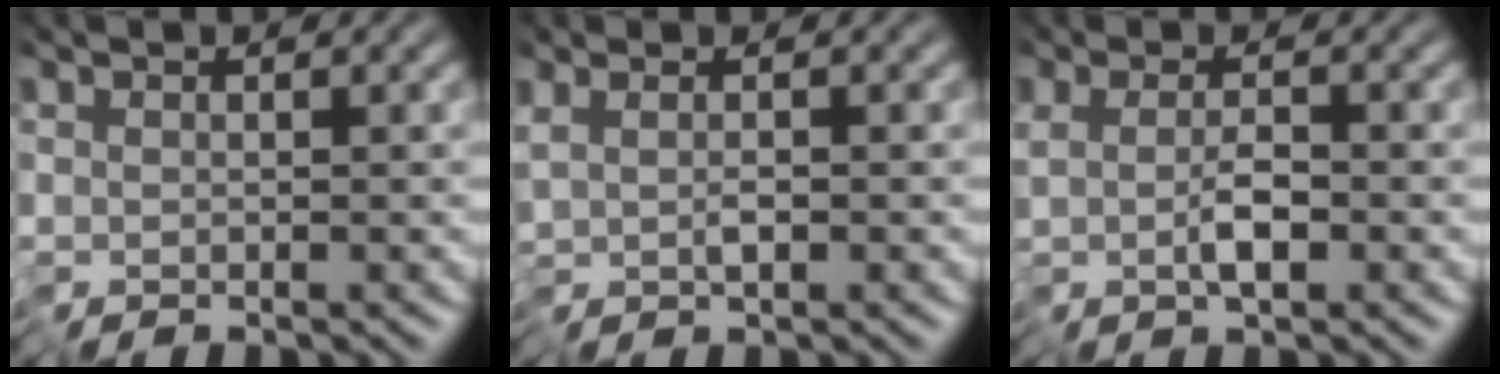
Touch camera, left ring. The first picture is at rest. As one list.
[{"total": 1.0, "force": [-0.1, 0.1, 1.0], "torque": [-0.025, -0.004, 0.004]}, {"total": 1.8, "force": [-1.0, 0.1, 1.5], "torque": [-0.032, -0.009, -0.017]}]